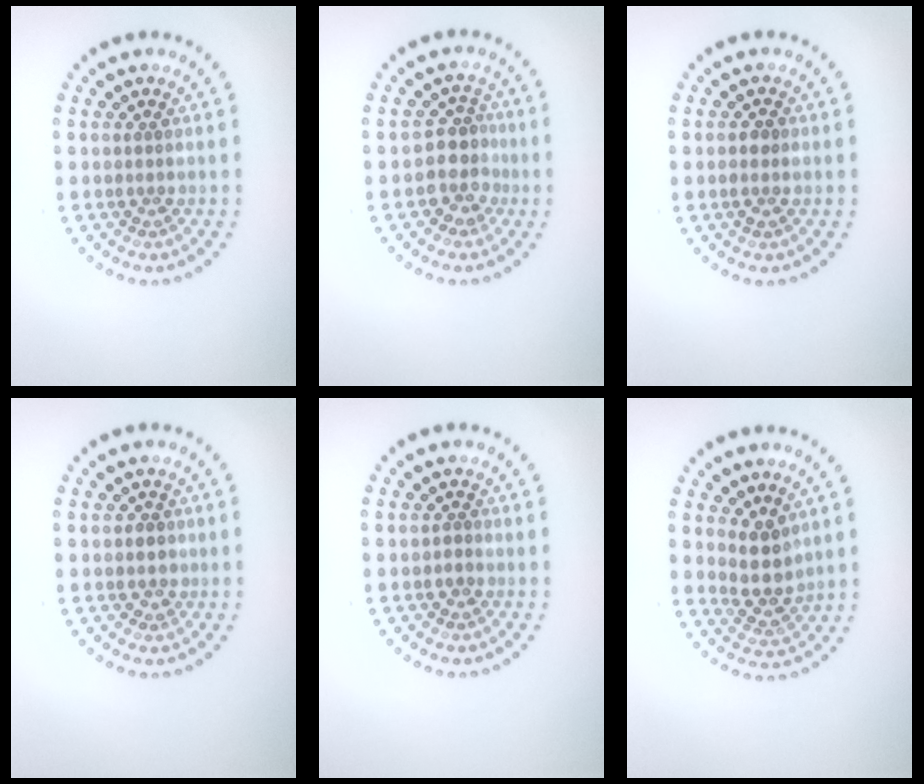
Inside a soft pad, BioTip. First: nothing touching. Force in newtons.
{"total": 3.0, "press": 2.4, "slide": 1.8}
{"total": 1.3, "press": 1.2, "slide": 0.3}
{"total": 1.0, "press": 0.8, "slide": 0.7}
{"total": 0.5, "press": 0.4, "slide": 0.4}
{"total": 2.9, "press": 2.4, "slide": 1.6}